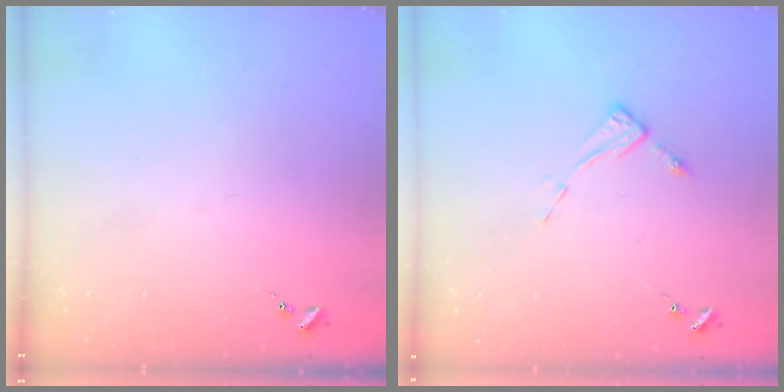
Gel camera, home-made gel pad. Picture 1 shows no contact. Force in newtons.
{"total": 5.4, "press": 5.3, "slide": 0.5}